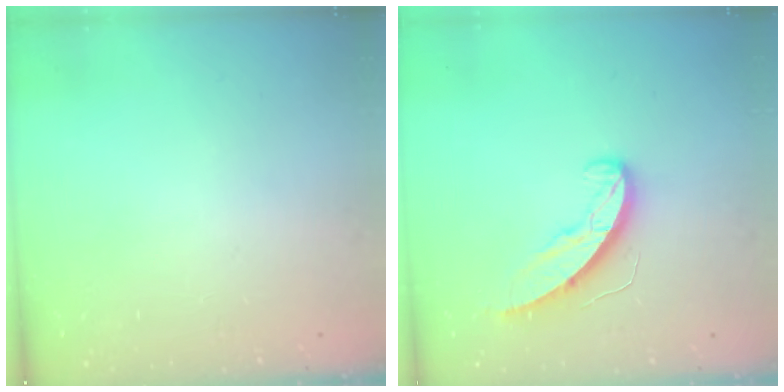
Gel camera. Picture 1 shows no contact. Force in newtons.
{"total": 8.9, "press": 8.9, "slide": 0.5}